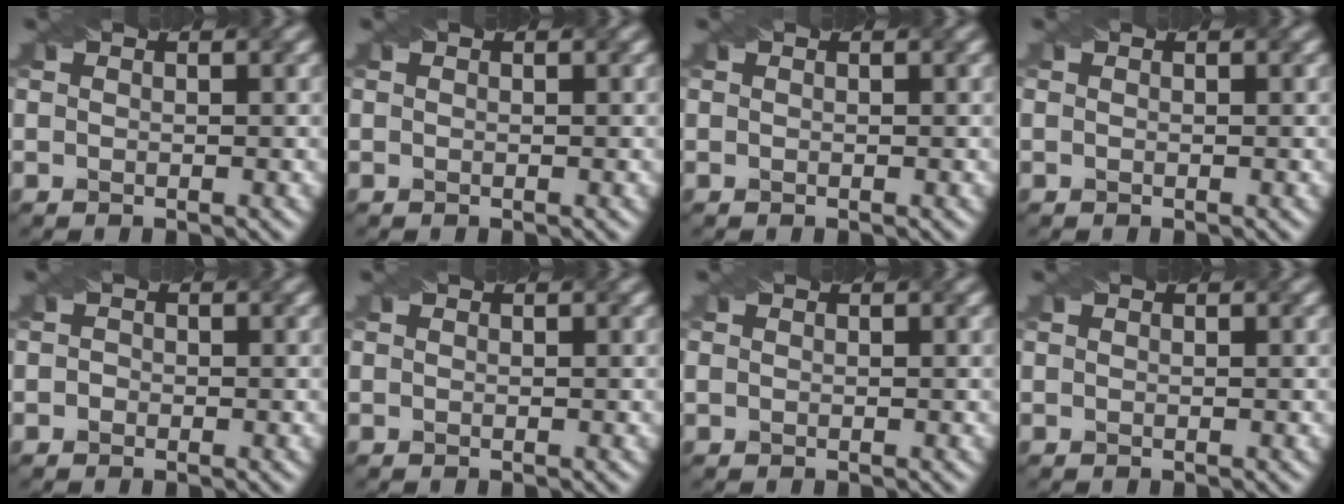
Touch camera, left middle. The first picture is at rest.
{"total": 0.0}
{"total": 0.0}
{"total": 0.0}
{"total": 0.6, "force": [-0.3, 0.5, 0.2], "torque": [0.007, 0.008, -0.012]}
{"total": 0.0}
{"total": 0.8, "force": [0.1, 0.7, 0.4], "torque": [-0.007, 0.008, -0.001]}
{"total": 0.0}